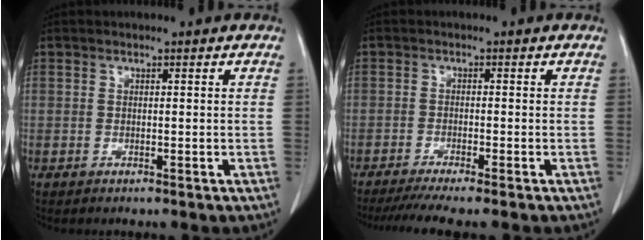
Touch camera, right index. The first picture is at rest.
{"total": 6.7, "force": [-5.6, -0.4, 3.7], "torque": [-0.050, -0.015, -0.090]}